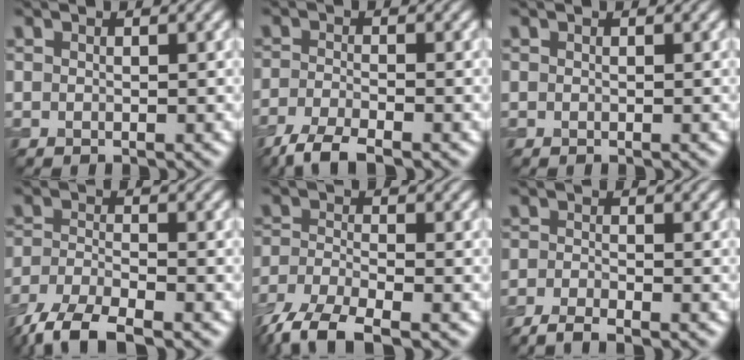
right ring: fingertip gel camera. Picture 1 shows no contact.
{"total": 3.8, "force": [-2.9, 0.7, 2.2], "torque": [-0.048, -0.008, -0.067]}
{"total": 0.0}
{"total": 5.9, "force": [-4.6, 1.5, 3.4], "torque": [-0.068, -0.010, -0.095]}
{"total": 6.4, "force": [-4.7, 1.8, 3.9], "torque": [-0.079, -0.012, -0.100]}
{"total": 2.6, "force": [-2.1, 0.5, 1.6], "torque": [-0.032, -0.005, -0.047]}